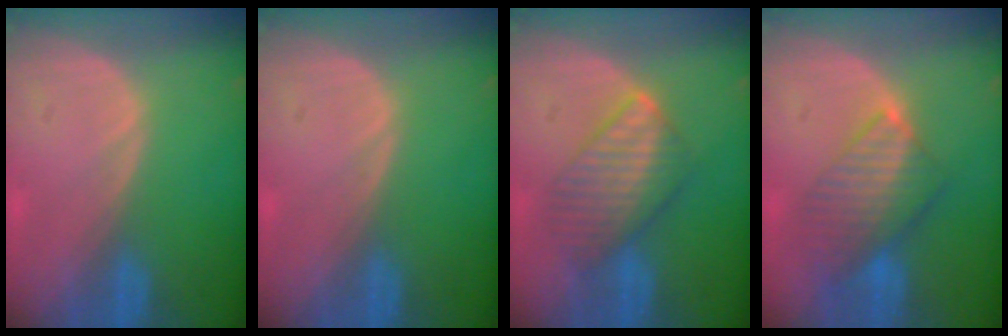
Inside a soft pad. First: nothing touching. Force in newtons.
{"total": 0.0}
{"total": 6.8, "press": 6.8, "slide": 0.2}
{"total": 8.1, "press": 7.1, "slide": 3.9}